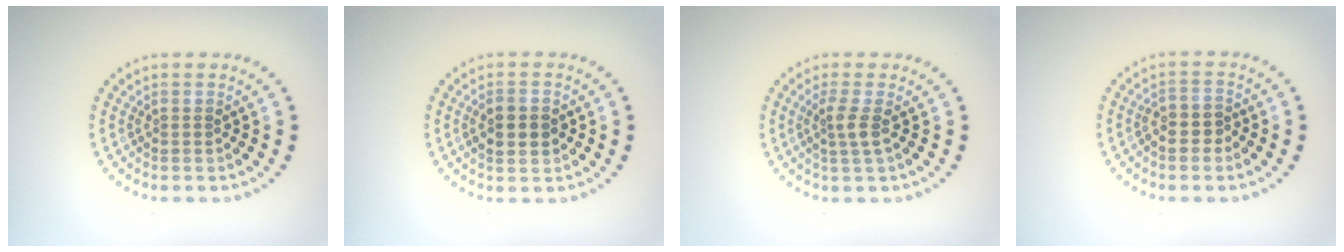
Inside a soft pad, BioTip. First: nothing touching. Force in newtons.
{"total": 2.4, "press": 2.4, "slide": 0.1}
{"total": 1.8, "press": 1.4, "slide": 1.1}
{"total": 2.1, "press": 2.0, "slide": 0.9}